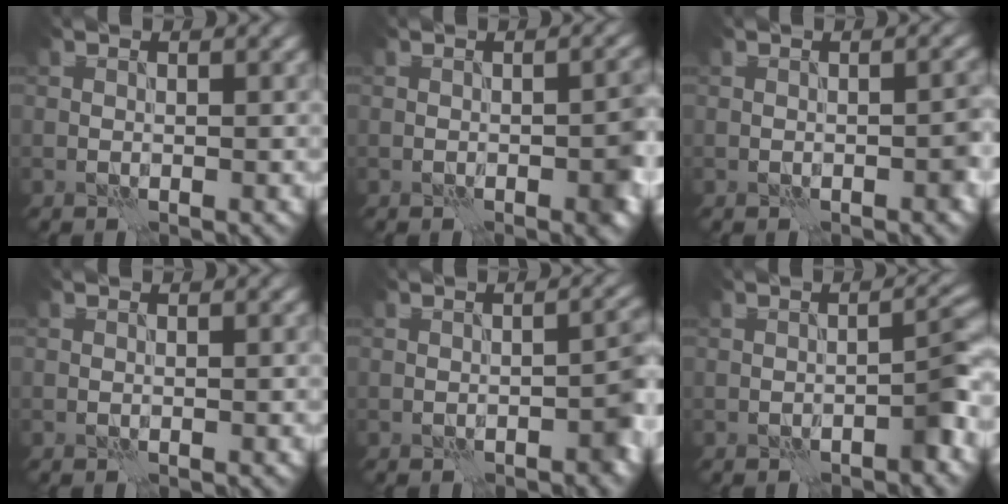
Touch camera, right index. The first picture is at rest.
{"total": 2.6, "force": [-1.1, 0.7, 2.3], "torque": [-0.030, 0.005, -0.018]}
{"total": 1.2, "force": [-0.6, 0.3, 1.1], "torque": [-0.016, 0.006, -0.009]}
{"total": 0.0}
{"total": 2.7, "force": [-1.3, 1.0, 2.1], "torque": [-0.024, 0.012, -0.018]}
{"total": 2.5, "force": [-1.4, 0.5, 2.0], "torque": [-0.027, 0.015, -0.025]}